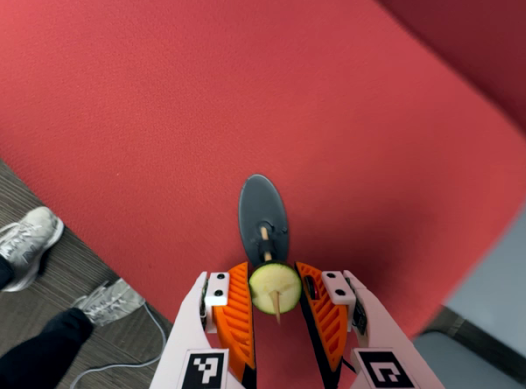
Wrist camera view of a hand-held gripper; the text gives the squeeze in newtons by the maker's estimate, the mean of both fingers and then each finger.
{"total": 8.3, "left": 8.4, "right": 8.2}